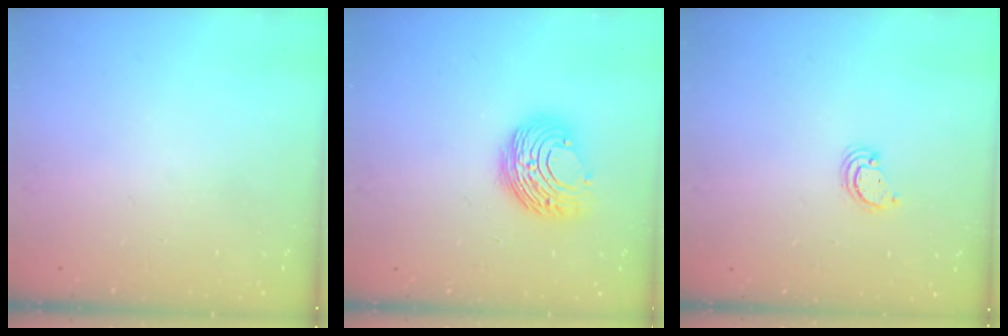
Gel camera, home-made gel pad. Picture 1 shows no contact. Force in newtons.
{"total": 11.0, "press": 11.0, "slide": 0.4}
{"total": 2.3, "press": 2.3, "slide": 0.2}